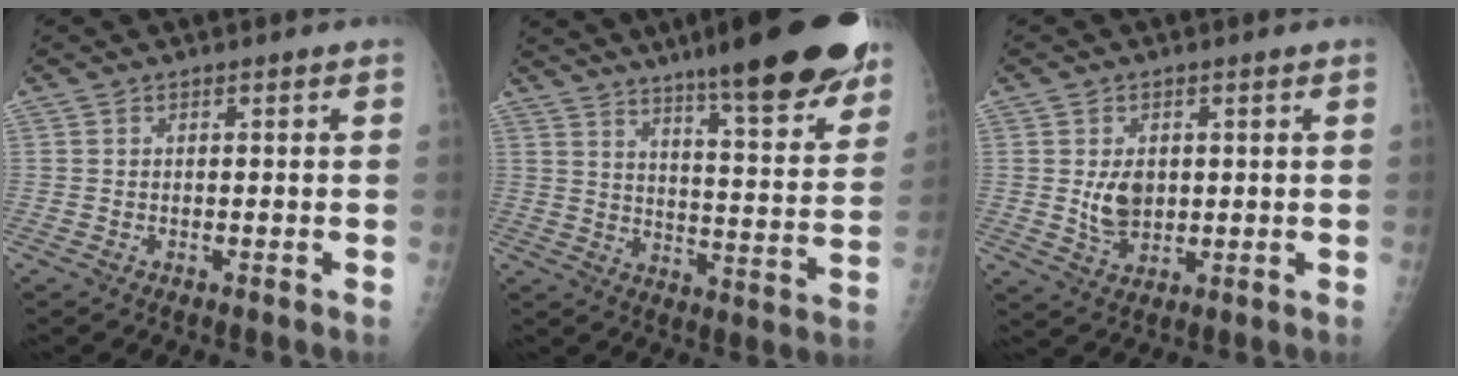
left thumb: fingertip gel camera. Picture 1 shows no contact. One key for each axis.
{"total": 24.8, "fx": 17.8, "fy": 4.0, "fz": 16.9, "tx": -0.218, "ty": -0.072, "tz": 0.249}
{"total": 5.6, "fx": 0.8, "fy": 3.8, "fz": 3.9, "tx": -0.053, "ty": -0.012, "tz": 0.026}